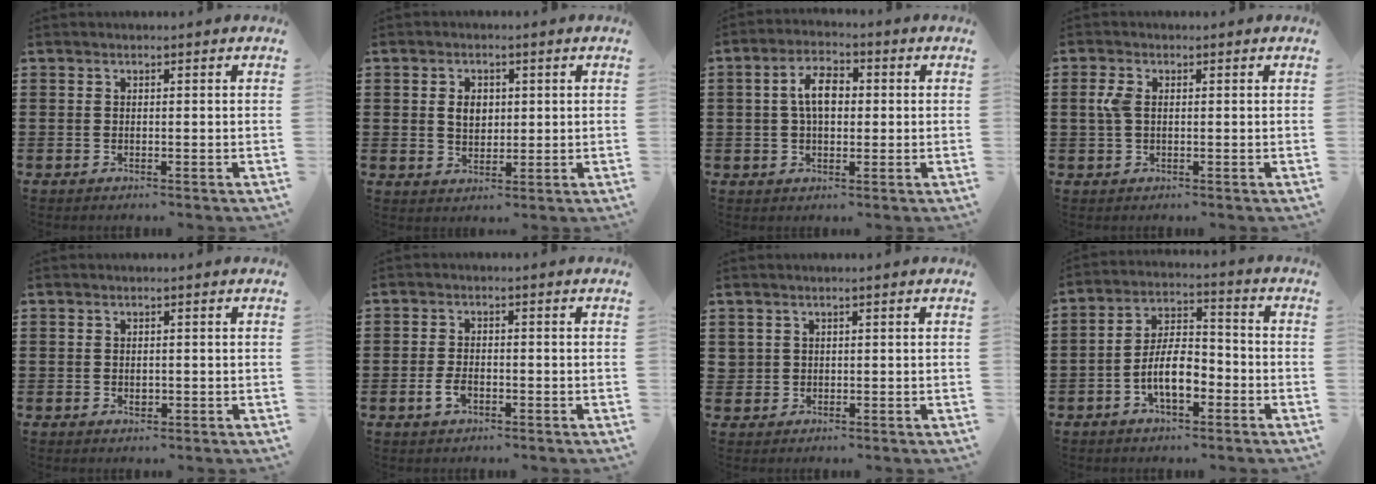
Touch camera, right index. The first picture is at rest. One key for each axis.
{"total": 3.5, "fx": 0.6, "fy": 2.4, "fz": 2.4, "tx": -0.045, "ty": 0.008, "tz": 0.006}
{"total": 5.8, "fx": 0.5, "fy": 3.0, "fz": 4.9, "tx": -0.092, "ty": 0.010, "tz": 0.004}
{"total": 3.0, "fx": 0.4, "fy": 1.6, "fz": 2.6, "tx": -0.077, "ty": -0.002, "tz": -0.002}
{"total": 1.0, "fx": -0.1, "fy": 0.7, "fz": 0.8, "tx": -0.015, "ty": 0.003, "tz": -0.003}
{"total": 2.7, "fx": -1.1, "fy": 1.5, "fz": 2.0, "tx": -0.045, "ty": -0.001, "tz": -0.021}
{"total": 1.3, "fx": 0.5, "fy": 1.1, "fz": 0.1, "tx": -0.006, "ty": 0.005, "tz": 0.009}
{"total": 7.5, "fx": -3.2, "fy": 3.3, "fz": 6.0, "tx": -0.126, "ty": 0.007, "tz": -0.063}